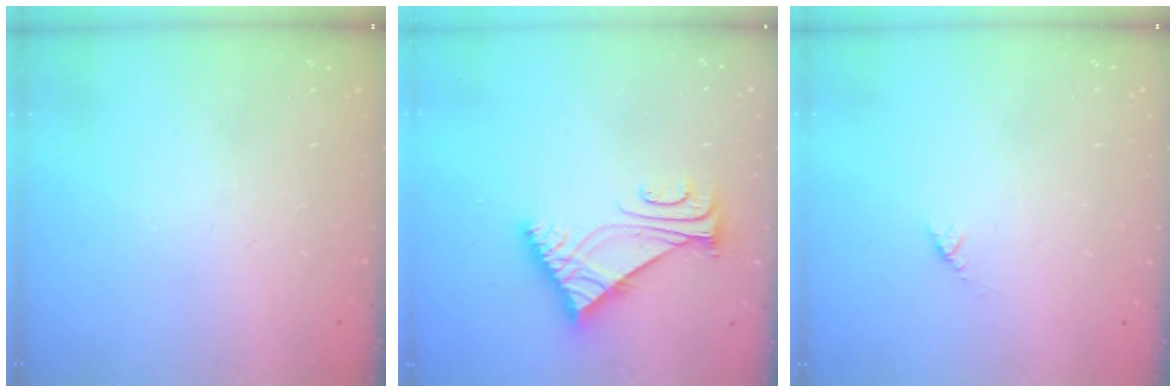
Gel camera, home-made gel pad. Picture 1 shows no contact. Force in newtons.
{"total": 6.7, "press": 6.7, "slide": 0.8}
{"total": 2.7, "press": 2.6, "slide": 0.4}